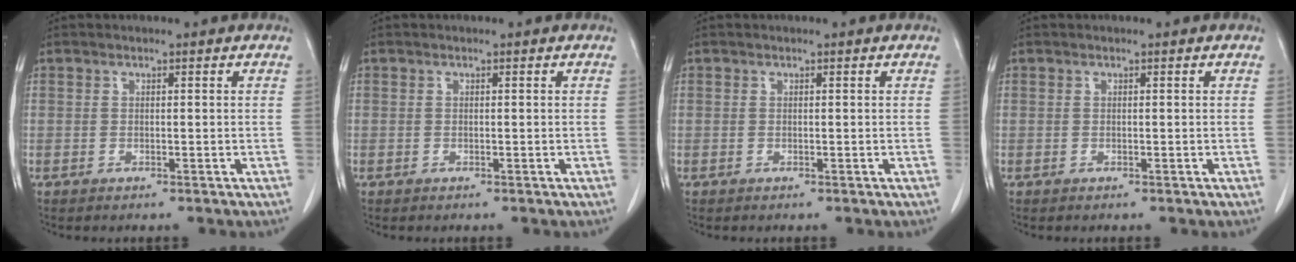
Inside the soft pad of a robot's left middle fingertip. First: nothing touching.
{"total": 0.0}
{"total": 0.0}
{"total": 0.0}